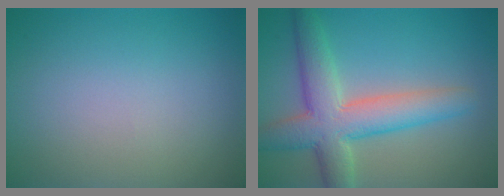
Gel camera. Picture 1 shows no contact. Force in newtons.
{"total": 7.0, "press": 7.0, "slide": 0.4}